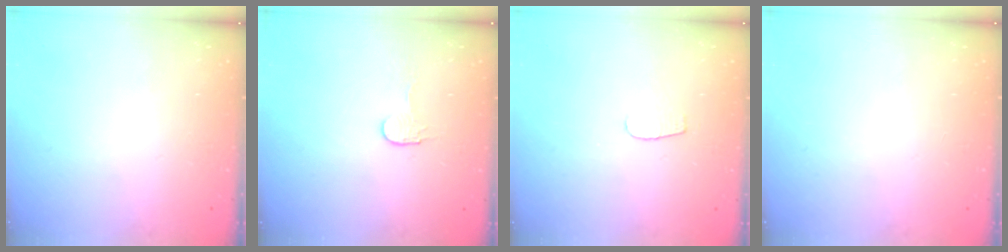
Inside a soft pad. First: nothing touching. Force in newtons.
{"total": 3.2, "press": 3.2, "slide": 0.3}
{"total": 3.5, "press": 3.5, "slide": 0.3}
{"total": 0.0}